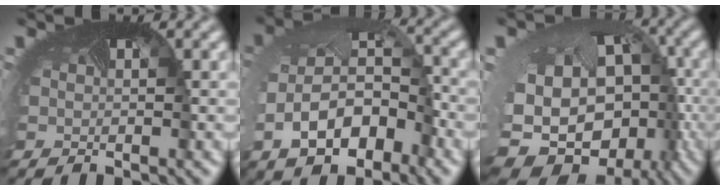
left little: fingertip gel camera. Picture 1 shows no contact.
{"total": 7.3, "force": [-2.8, 4.4, 5.2], "torque": [-0.120, -0.017, -0.050]}
{"total": 18.6, "force": [-5.4, 13.7, 11.3], "torque": [-0.212, -0.092, -0.060]}